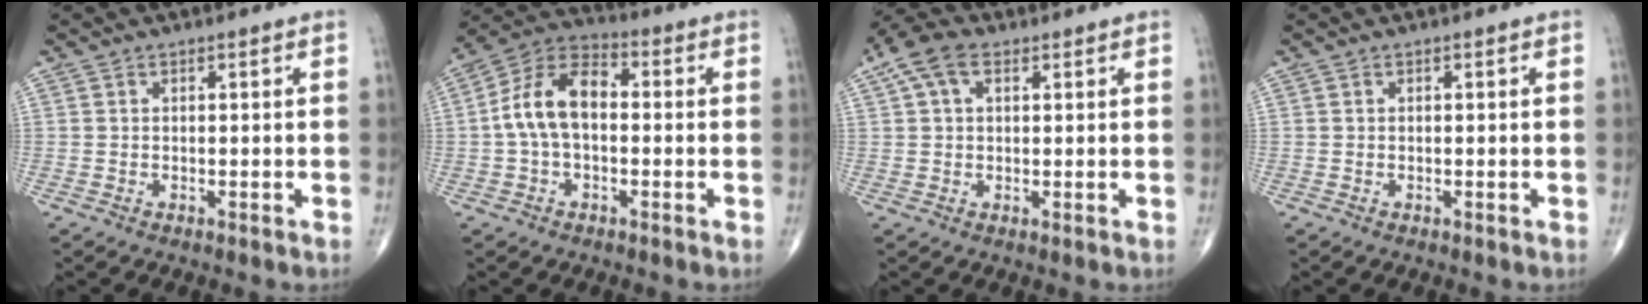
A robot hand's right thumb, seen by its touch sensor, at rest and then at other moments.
{"total": 11.5, "force": [-0.1, 6.9, 9.2], "torque": [-0.171, 0.035, -0.012]}
{"total": 6.8, "force": [2.7, 4.0, 4.7], "torque": [-0.097, 0.022, 0.047]}
{"total": 0.0}